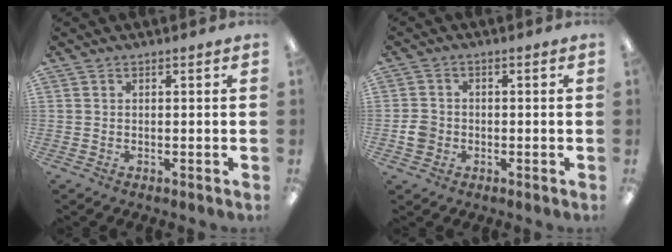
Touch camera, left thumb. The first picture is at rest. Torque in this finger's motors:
{"motor_torque": [-0.18, 0.20, 0.07, -0.02, 0.00]}